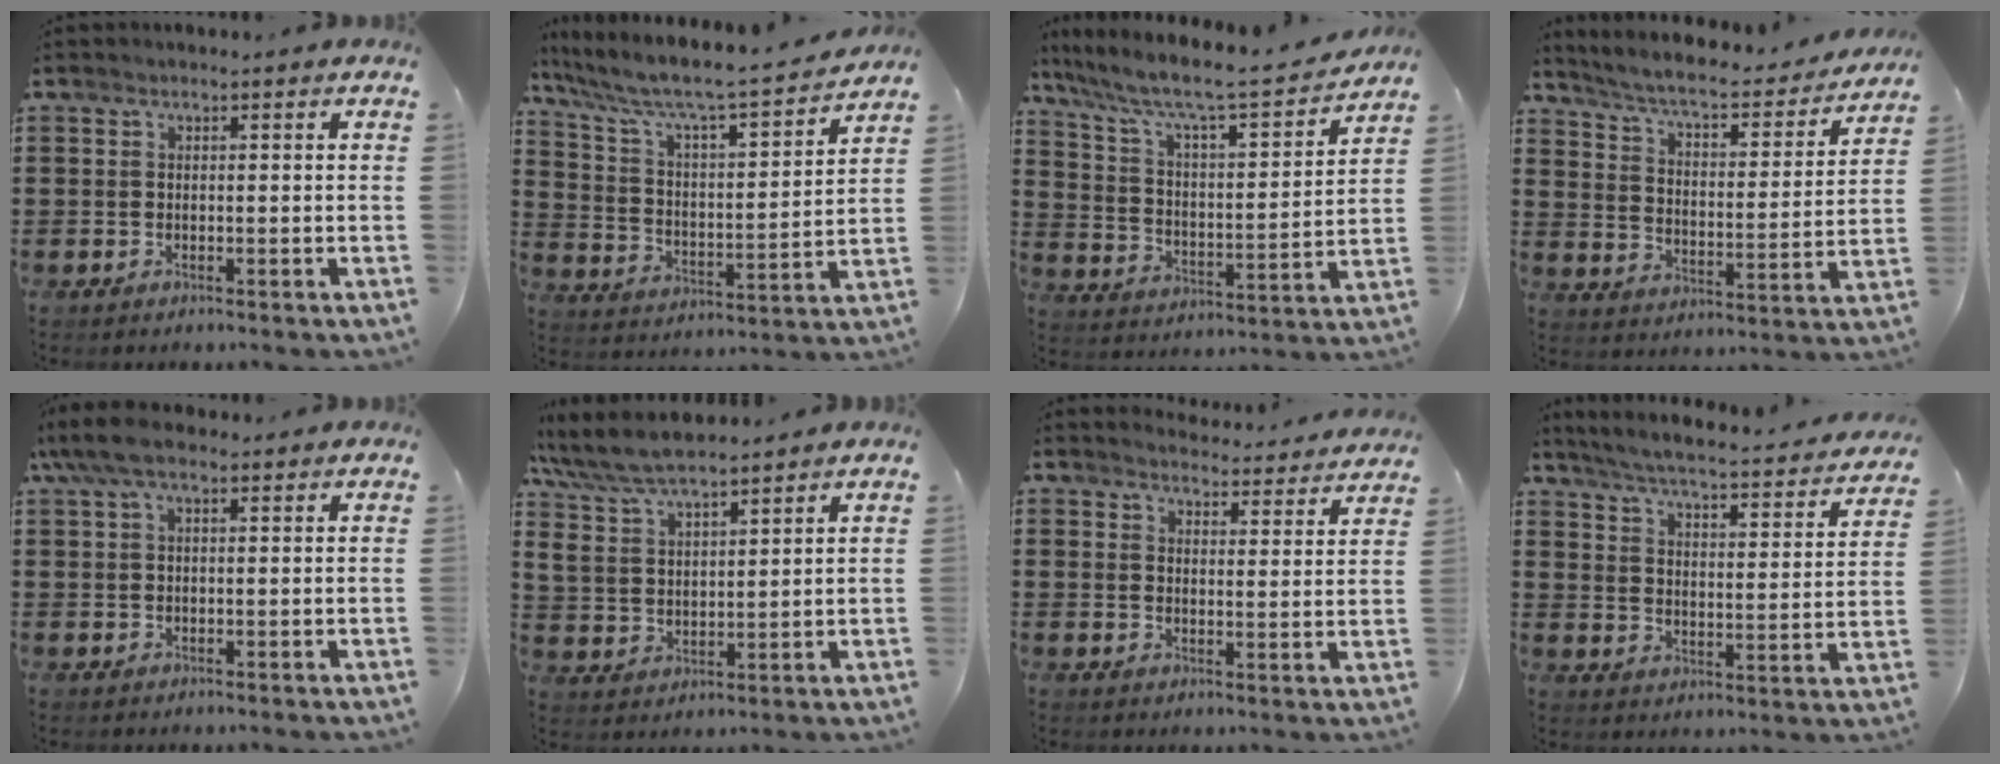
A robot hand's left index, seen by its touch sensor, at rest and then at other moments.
{"total": 5.9, "force": [5.1, 0.6, 3.0], "torque": [-0.084, -0.046, 0.076]}
{"total": 6.4, "force": [5.1, 1.0, 3.8], "torque": [-0.099, -0.043, 0.076]}
{"total": 5.4, "force": [4.8, 0.3, 2.4], "torque": [-0.069, -0.034, 0.074]}
{"total": 5.0, "force": [2.4, 1.9, 4.0], "torque": [-0.095, 0.005, 0.041]}
{"total": 6.7, "force": [6.1, 1.4, 2.3], "torque": [-0.069, -0.023, 0.110]}
{"total": 3.9, "force": [3.9, 0.0, 0.2], "torque": [-0.010, -0.026, 0.067]}
{"total": 4.3, "force": [3.9, -0.3, 1.6], "torque": [-0.054, -0.036, 0.057]}